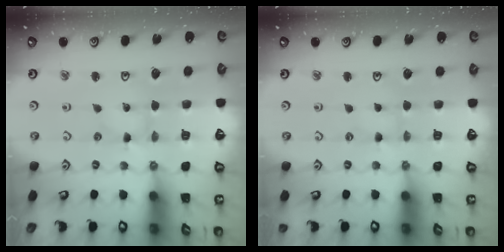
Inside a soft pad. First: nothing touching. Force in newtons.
{"total": 0.9, "press": 0.9, "slide": 0.2}